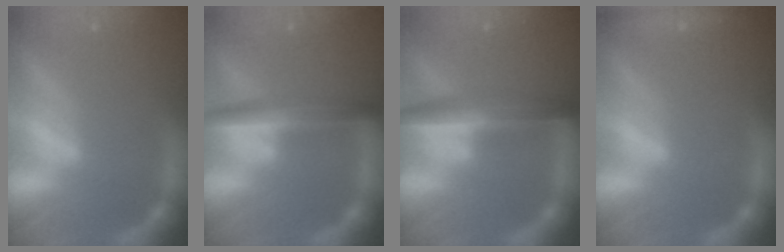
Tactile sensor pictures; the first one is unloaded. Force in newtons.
{"total": 4.5}
{"total": 5.5}
{"total": 1.9}